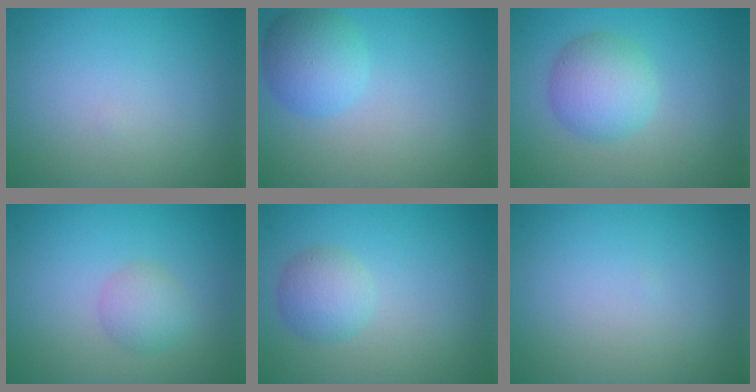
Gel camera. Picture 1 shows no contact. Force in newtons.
{"total": 3.6, "press": 3.6, "slide": 0.1}
{"total": 4.1, "press": 4.1, "slide": 0.1}
{"total": 2.2, "press": 2.2, "slide": 0.1}
{"total": 2.6, "press": 2.6, "slide": 0.1}
{"total": 0.0}